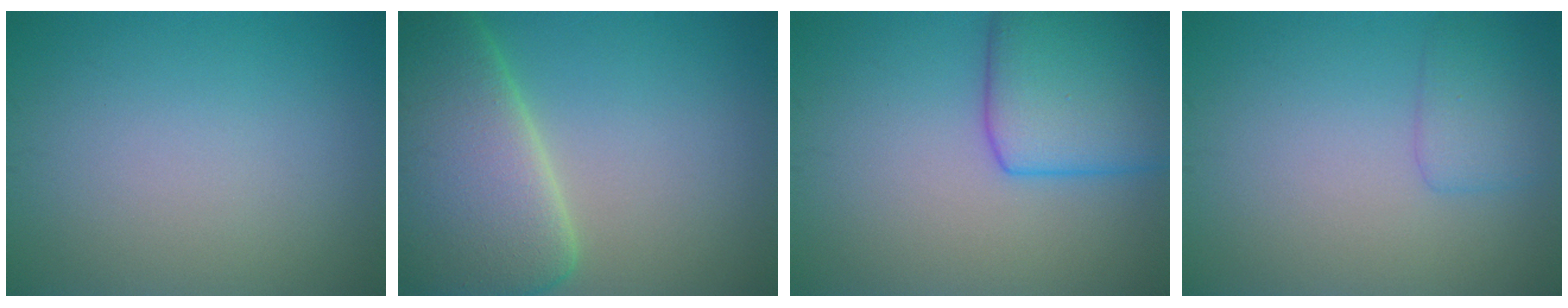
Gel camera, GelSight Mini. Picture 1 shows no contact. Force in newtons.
{"total": 12.2, "press": 12.1, "slide": 0.8}
{"total": 7.6, "press": 7.6, "slide": 0.3}
{"total": 2.3, "press": 2.3, "slide": 0.1}